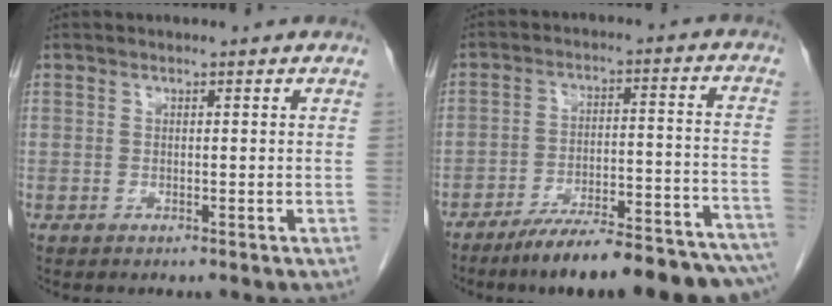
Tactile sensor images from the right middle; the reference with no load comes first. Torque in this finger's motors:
{"motor_torque": [1.10, -1.04, 0.26, 0.08]}